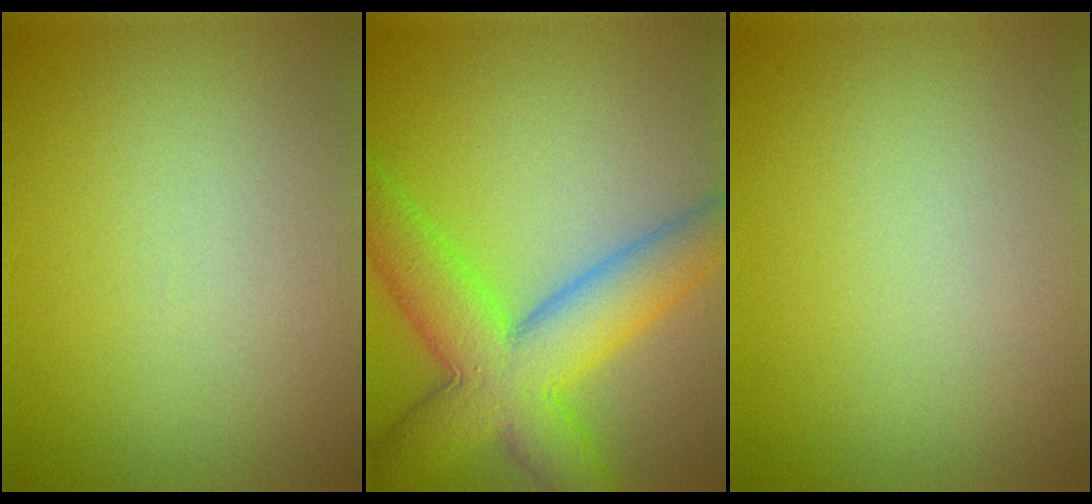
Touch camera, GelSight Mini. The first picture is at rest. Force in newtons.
{"total": 9.5, "press": 9.5, "slide": 0.3}
{"total": 0.0}